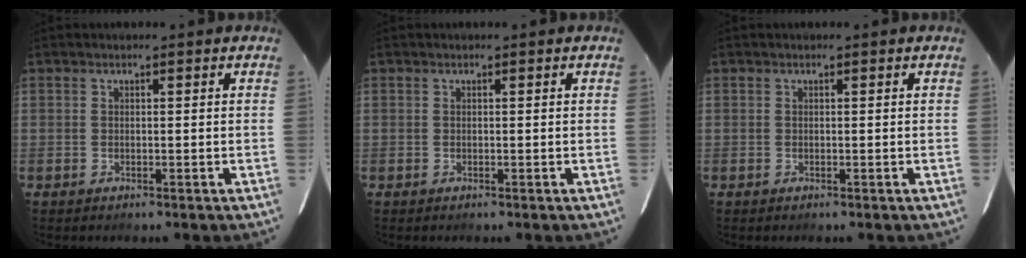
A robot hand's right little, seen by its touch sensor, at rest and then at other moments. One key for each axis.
{"total": 0.0}
{"total": 0.0}